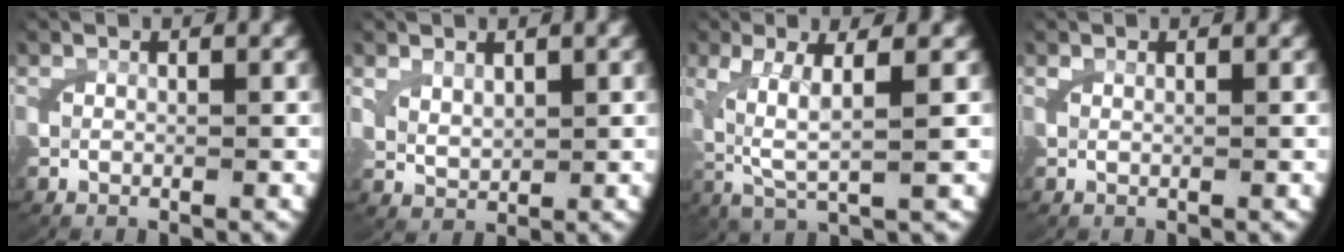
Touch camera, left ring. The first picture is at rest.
{"total": 1.7, "force": [1.0, 0.9, 1.1], "torque": [-0.029, -0.009, 0.031]}
{"total": 5.0, "force": [0.8, 2.1, 4.5], "torque": [-0.092, -0.009, 0.027]}
{"total": 0.6, "force": [0.5, 0.0, 0.4], "torque": [-0.010, -0.002, 0.011]}